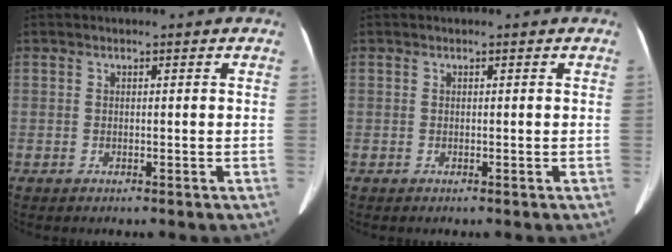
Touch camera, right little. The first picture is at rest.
{"total": 0.0}